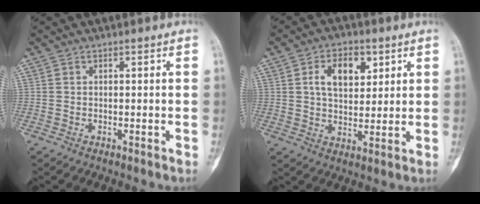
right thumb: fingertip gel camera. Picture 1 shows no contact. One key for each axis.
{"total": 8.9, "fx": 3.2, "fy": 5.4, "fz": 6.3, "tx": -0.077, "ty": -0.009, "tz": 0.054}